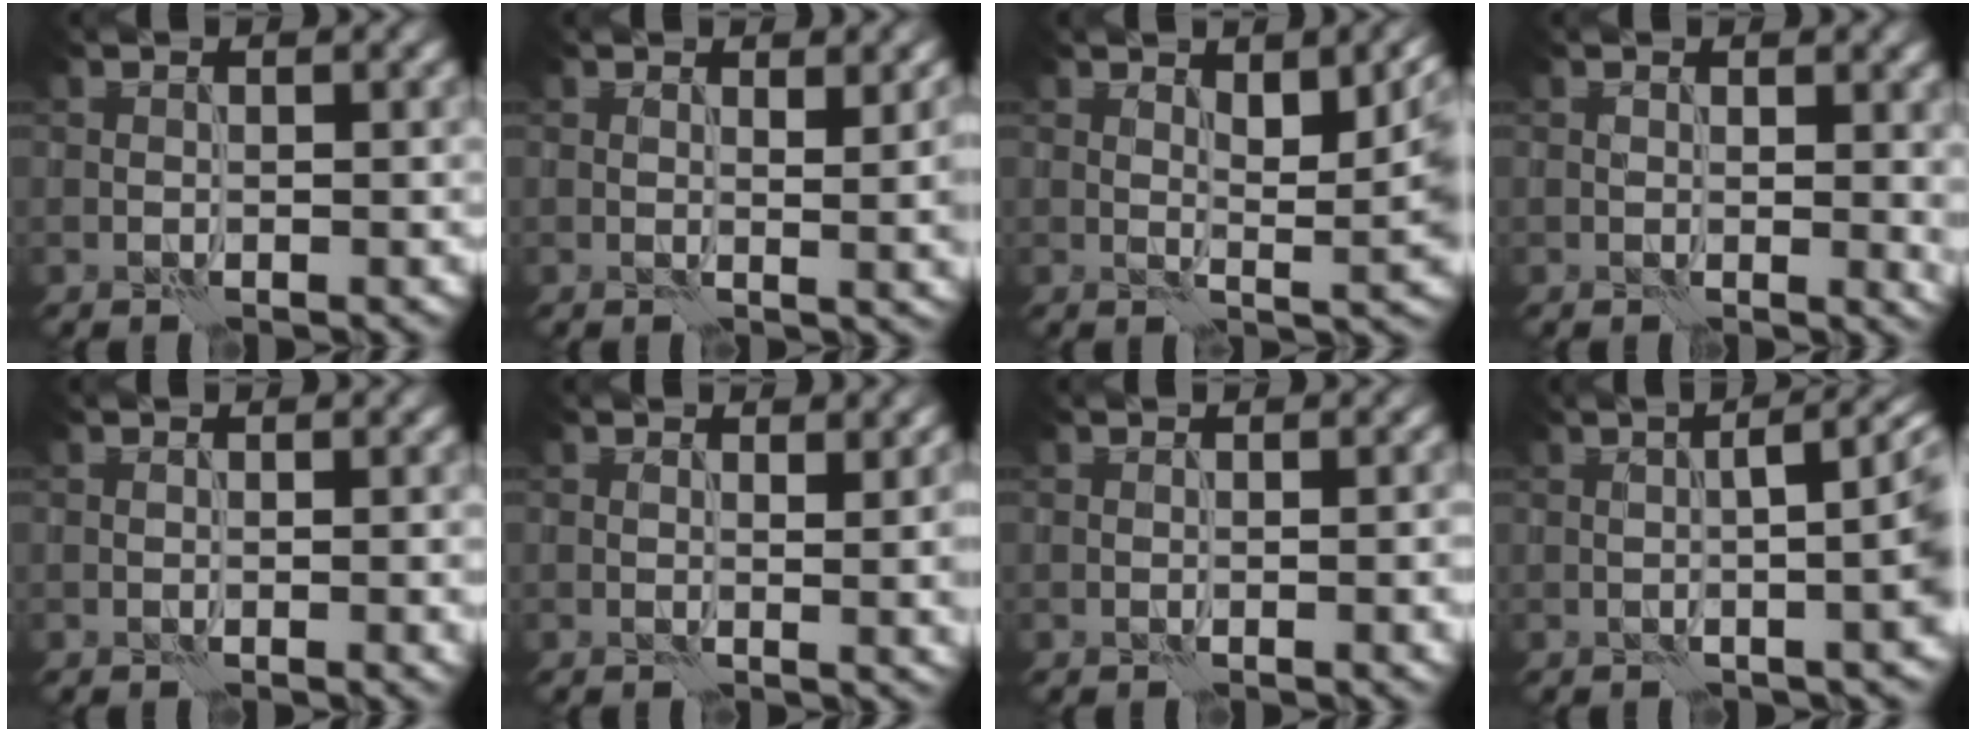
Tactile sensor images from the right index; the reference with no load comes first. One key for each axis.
{"total": 3.5, "fx": 0.9, "fy": 1.0, "fz": 3.3, "tx": -0.040, "ty": 0.004, "tz": 0.013}
{"total": 7.2, "fx": 2.0, "fy": 2.2, "fz": 6.6, "tx": -0.092, "ty": 0.007, "tz": 0.032}
{"total": 2.5, "fx": 0.4, "fy": 1.3, "fz": 2.1, "tx": -0.027, "ty": -0.003, "tz": 0.008}
{"total": 0.9, "fx": 0.1, "fy": 0.2, "fz": 0.9, "tx": -0.013, "ty": -0.002, "tz": 0.000}
{"total": 3.0, "fx": 0.7, "fy": 0.9, "fz": 2.7, "tx": -0.036, "ty": 0.002, "tz": 0.011}
{"total": 1.6, "fx": -0.1, "fy": 0.4, "fz": 1.6, "tx": -0.021, "ty": -0.002, "tz": -0.002}
{"total": 7.9, "fx": 0.8, "fy": 2.6, "fz": 7.4, "tx": -0.059, "ty": 0.025, "tz": 0.000}